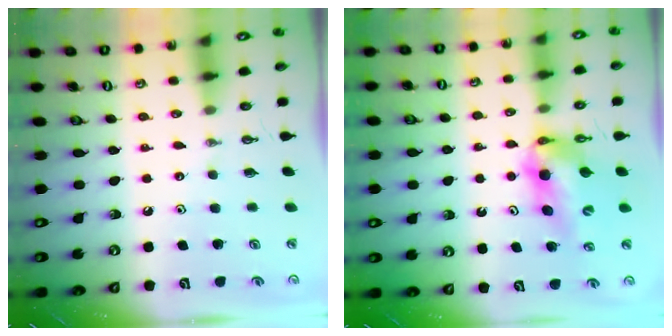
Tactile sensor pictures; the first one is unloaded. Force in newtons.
{"total": 9.5, "press": 9.5, "slide": 1.0}